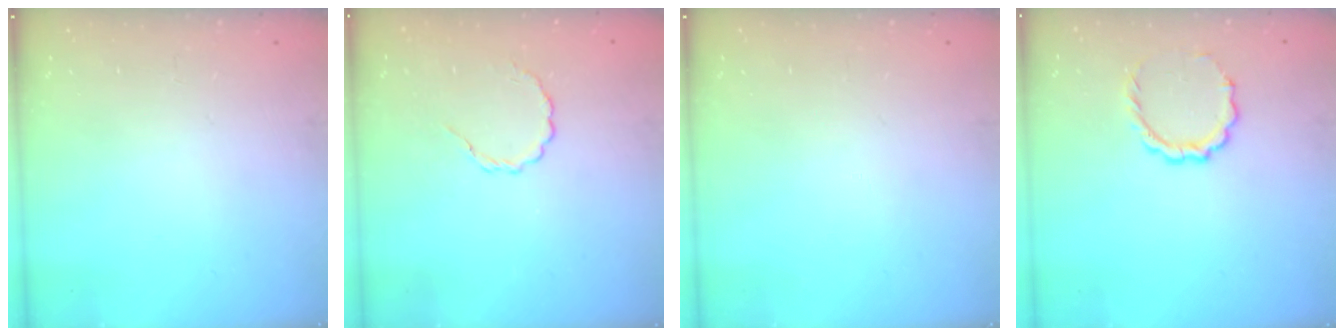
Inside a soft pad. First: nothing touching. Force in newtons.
{"total": 2.9, "press": 2.6, "slide": 1.1}
{"total": 0.0}
{"total": 7.0, "press": 6.8, "slide": 1.4}